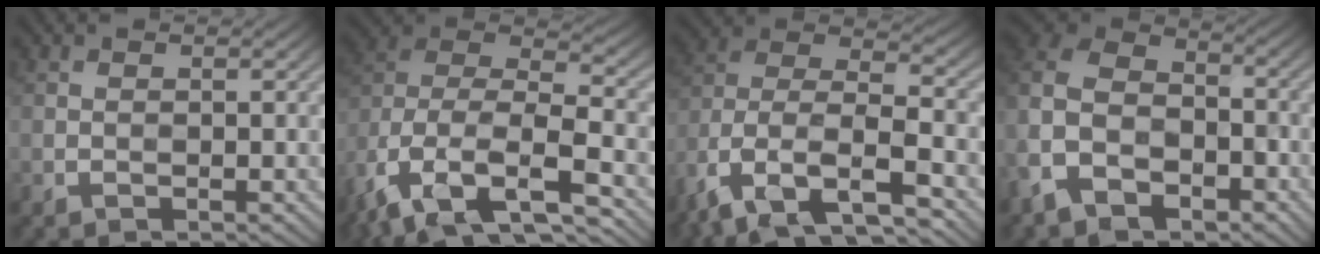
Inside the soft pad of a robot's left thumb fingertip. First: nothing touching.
{"total": 17.3, "force": [-9.5, 9.4, 11.0], "torque": [-0.270, -0.034, -0.125]}
{"total": 14.5, "force": [-8.5, 7.2, 9.3], "torque": [-0.236, -0.026, -0.148]}
{"total": 11.8, "force": [-6.3, 7.9, 6.2], "torque": [-0.170, -0.042, -0.120]}